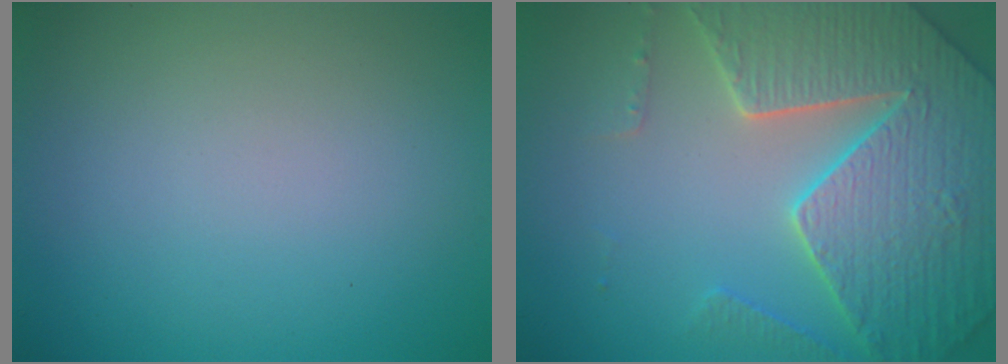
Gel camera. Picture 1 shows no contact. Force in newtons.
{"total": 7.5, "press": 7.2, "slide": 2.1}